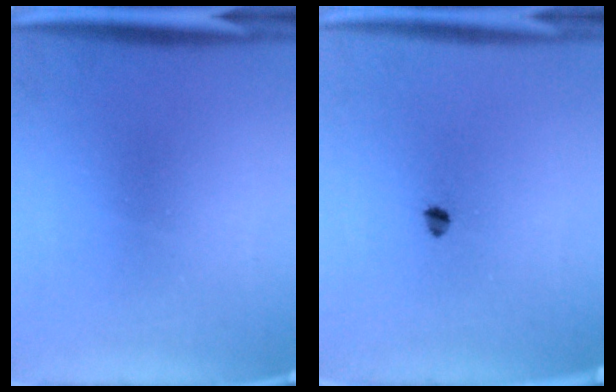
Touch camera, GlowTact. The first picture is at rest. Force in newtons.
{"total": 1.4}